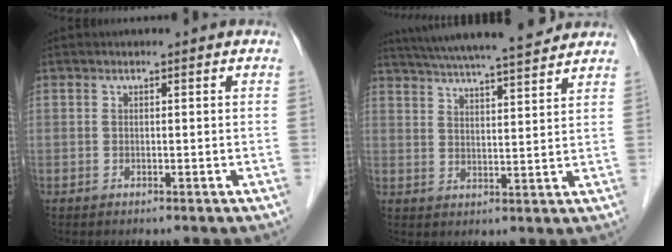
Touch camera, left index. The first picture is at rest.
{"total": 17.1, "force": [15.4, 0.9, 7.3], "torque": [-0.126, 0.024, 0.226]}